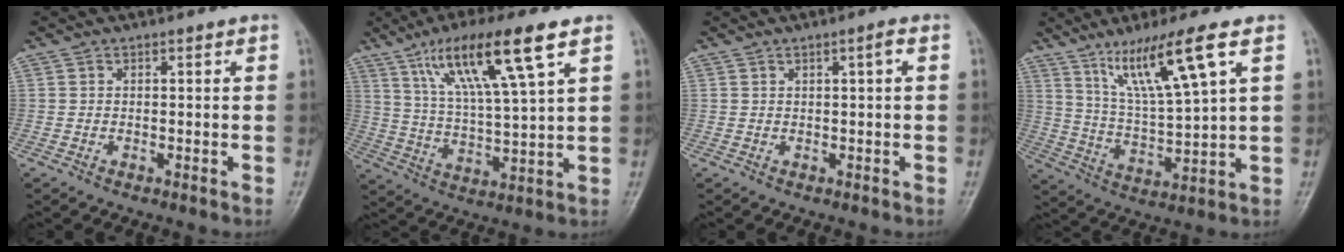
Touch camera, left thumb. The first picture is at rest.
{"total": 15.9, "force": [8.3, 2.2, 13.4], "torque": [-0.244, -0.022, 0.156]}
{"total": 1.6, "force": [0.4, 0.0, 1.6], "torque": [-0.031, 0.003, 0.009]}
{"total": 13.6, "force": [7.3, 1.2, 11.5], "torque": [-0.216, -0.031, 0.145]}